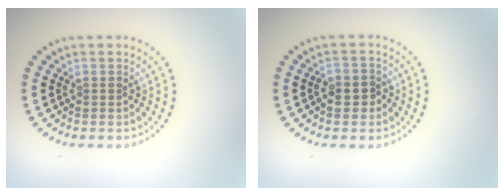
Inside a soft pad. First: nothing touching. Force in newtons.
{"total": 1.9, "press": 1.7, "slide": 0.7}